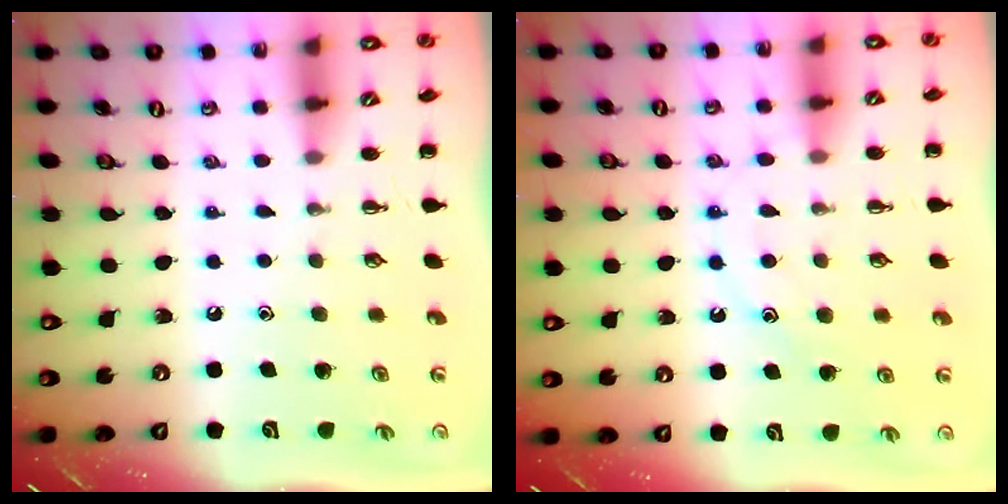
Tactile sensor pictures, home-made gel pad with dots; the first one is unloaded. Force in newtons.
{"total": 11.9, "press": 11.9, "slide": 0.7}